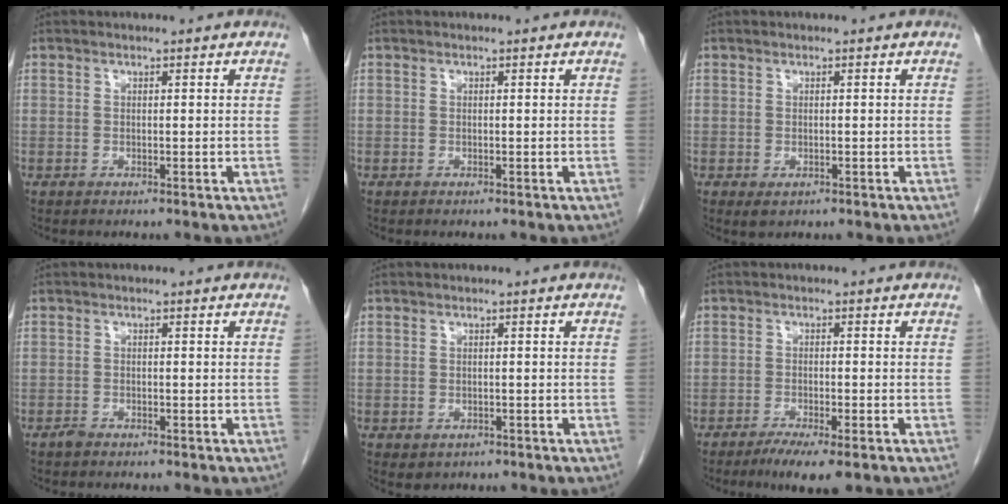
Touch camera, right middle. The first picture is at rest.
{"total": 0.0}
{"total": 1.5, "force": [-0.7, 0.9, 1.0], "torque": [-0.014, -0.002, -0.002]}
{"total": 0.7, "force": [-0.6, 0.2, 0.1], "torque": [-0.004, 0.000, -0.013]}
{"total": 1.5, "force": [-0.7, 1.2, 0.5], "torque": [-0.008, 0.000, 0.000]}
{"total": 5.2, "force": [-3.4, 0.7, 3.9], "torque": [-0.063, -0.013, -0.052]}